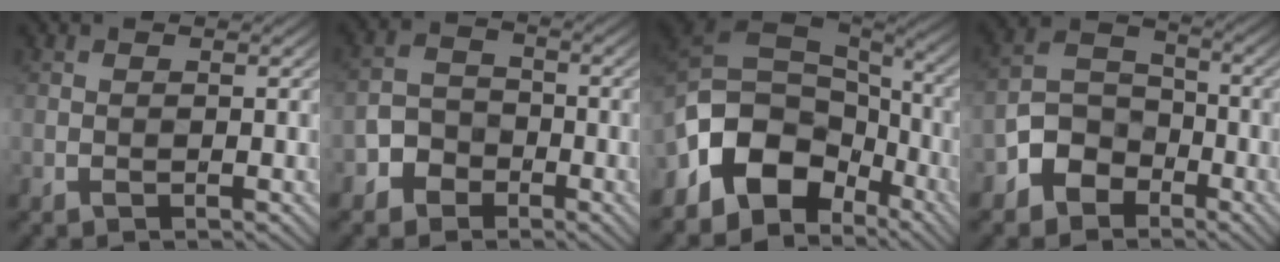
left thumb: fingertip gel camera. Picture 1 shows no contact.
{"total": 3.9, "force": [-2.5, 2.8, 1.0], "torque": [-0.030, -0.001, -0.059]}
{"total": 13.0, "force": [-4.6, 9.1, 8.0], "torque": [-0.196, -0.023, -0.075]}
{"total": 6.6, "force": [-4.0, 4.6, 2.5], "torque": [-0.059, -0.005, -0.094]}